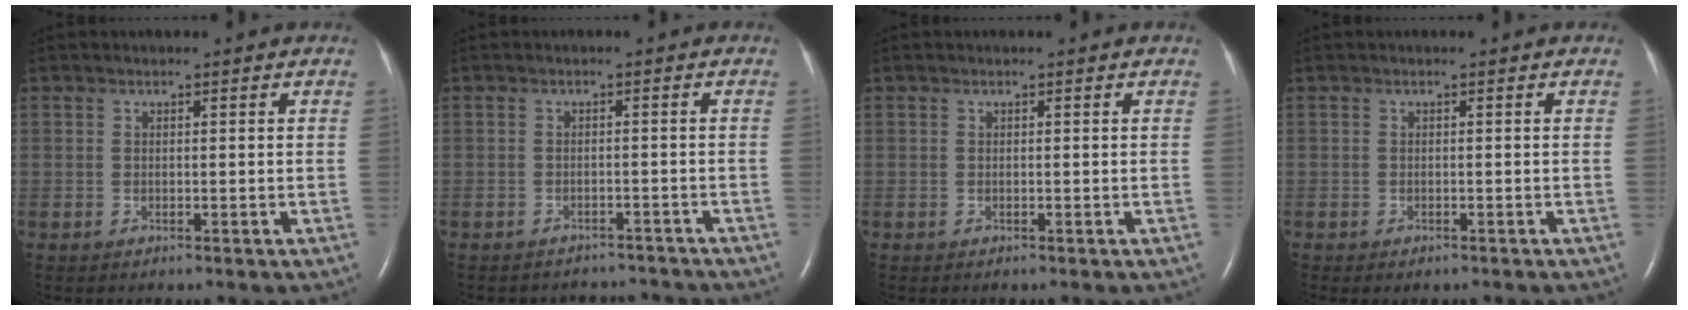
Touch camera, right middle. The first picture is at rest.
{"total": 6.0, "force": [-5.8, 1.7, -0.2], "torque": [0.000, 0.008, -0.065]}
{"total": 0.0}
{"total": 1.7, "force": [-1.4, 0.7, 0.7], "torque": [-0.010, -0.003, -0.014]}